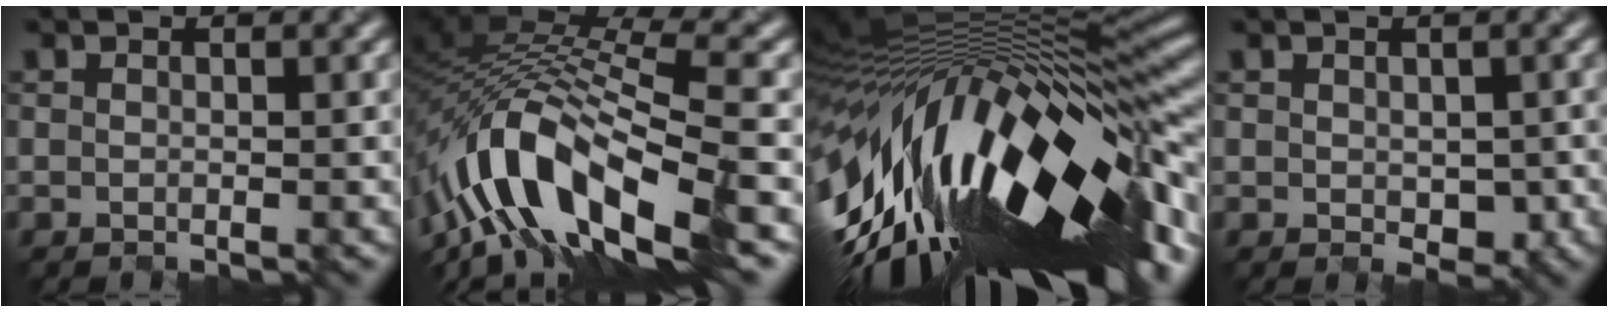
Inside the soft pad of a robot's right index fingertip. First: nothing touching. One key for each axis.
{"total": 12.1, "fx": -7.0, "fy": 4.3, "fz": 8.9, "tx": -0.177, "ty": 0.012, "tz": -0.122}
{"total": 18.6, "fx": -5.4, "fy": 7.1, "fz": 16.3, "tx": -0.293, "ty": -0.034, "tz": -0.095}
{"total": 2.5, "fx": -0.2, "fy": 1.7, "fz": 1.9, "tx": -0.031, "ty": -0.012, "tz": 0.005}